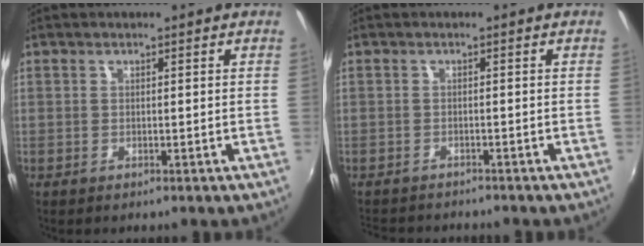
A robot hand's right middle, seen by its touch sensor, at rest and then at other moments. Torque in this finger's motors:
{"motor_torque": [1.02, -1.12, 0.20, 0.09]}